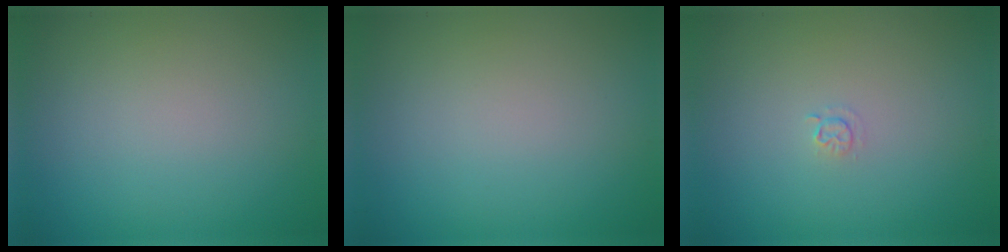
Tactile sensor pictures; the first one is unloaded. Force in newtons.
{"total": 0.0}
{"total": 0.7, "press": 0.3, "slide": 0.6}